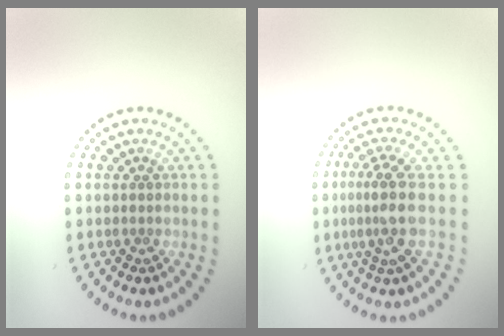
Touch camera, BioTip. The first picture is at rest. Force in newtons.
{"total": 3.3, "press": 2.5, "slide": 2.2}